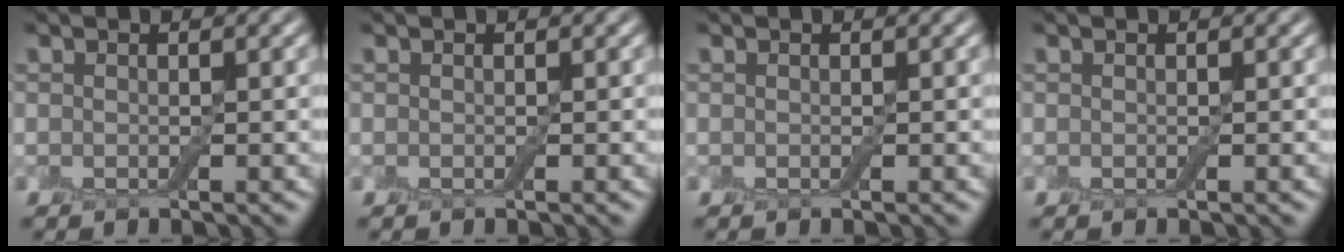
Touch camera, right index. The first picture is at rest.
{"total": 0.0}
{"total": 0.0}
{"total": 0.0}